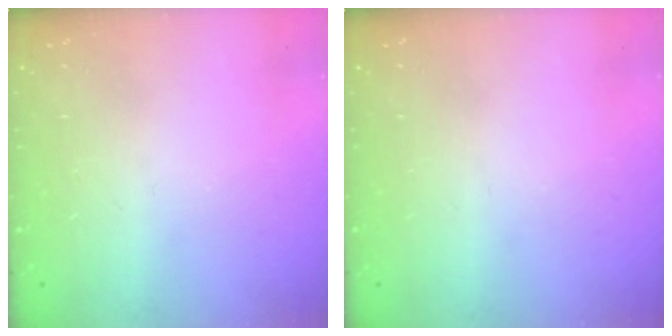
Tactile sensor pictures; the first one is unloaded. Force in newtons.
{"total": 0.0}